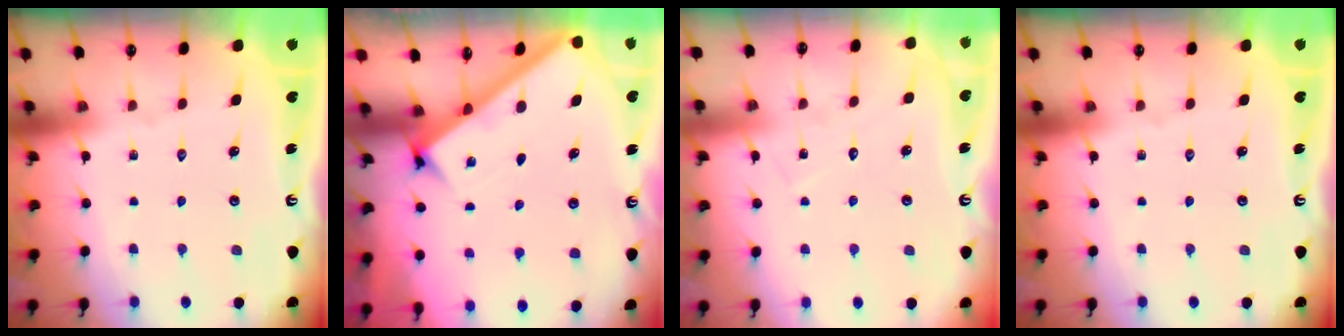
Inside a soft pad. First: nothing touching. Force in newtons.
{"total": 2.8, "press": 2.8, "slide": 0.4}
{"total": 5.5, "press": 5.5, "slide": 0.3}
{"total": 0.0}